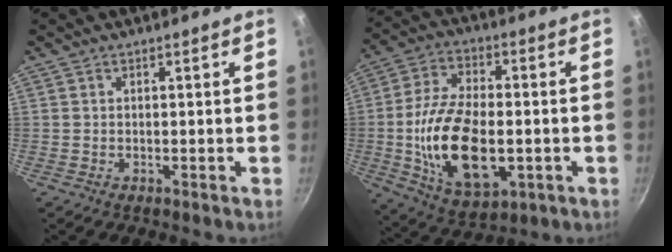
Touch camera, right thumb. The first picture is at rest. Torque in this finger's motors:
{"motor_torque": [-0.14, 1.42, 1.46, 0.52, 0.23]}